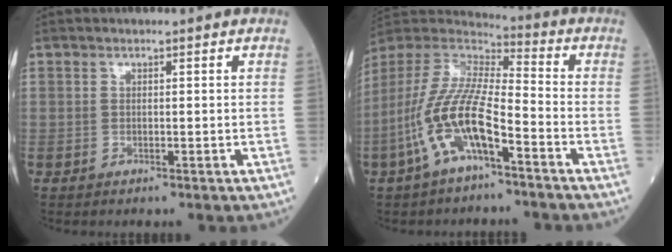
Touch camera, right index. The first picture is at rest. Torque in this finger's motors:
{"motor_torque": [0.66, -0.41, 1.05, 0.16]}